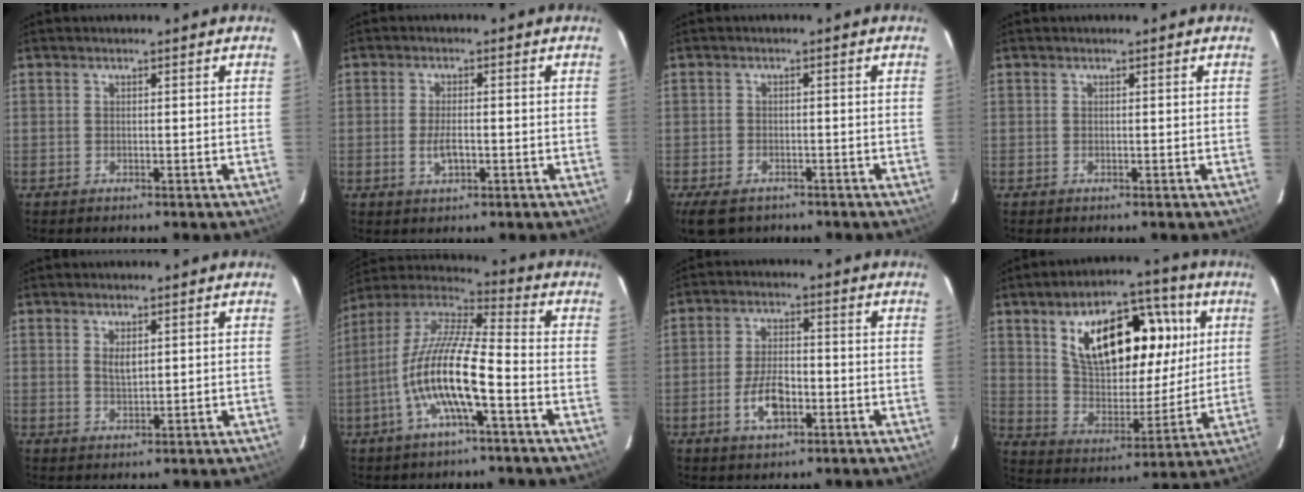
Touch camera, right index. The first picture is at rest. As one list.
[{"total": 3.3, "force": [-1.0, 1.3, 2.9], "torque": [-0.059, -0.005, -0.015]}, {"total": 6.9, "force": [-4.8, 3.8, 3.2], "torque": [-0.078, -0.013, -0.079]}, {"total": 0.0}, {"total": 2.4, "force": [0.9, 1.1, 2.0], "torque": [-0.035, -0.002, 0.018]}, {"total": 14.8, "force": [-5.1, 2.5, 13.6], "torque": [-0.264, -0.005, -0.105]}, {"total": 7.1, "force": [-2.8, 3.5, 5.5], "torque": [-0.114, 0.000, -0.047]}, {"total": 21.7, "force": [7.7, 11.2, 16.9], "torque": [-0.288, 0.028, 0.140]}]